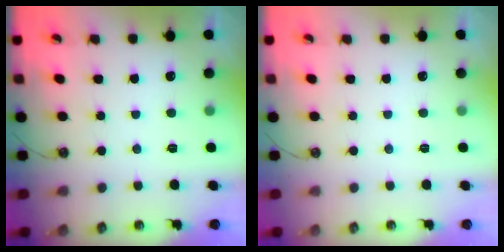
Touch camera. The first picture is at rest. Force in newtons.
{"total": 0.0}